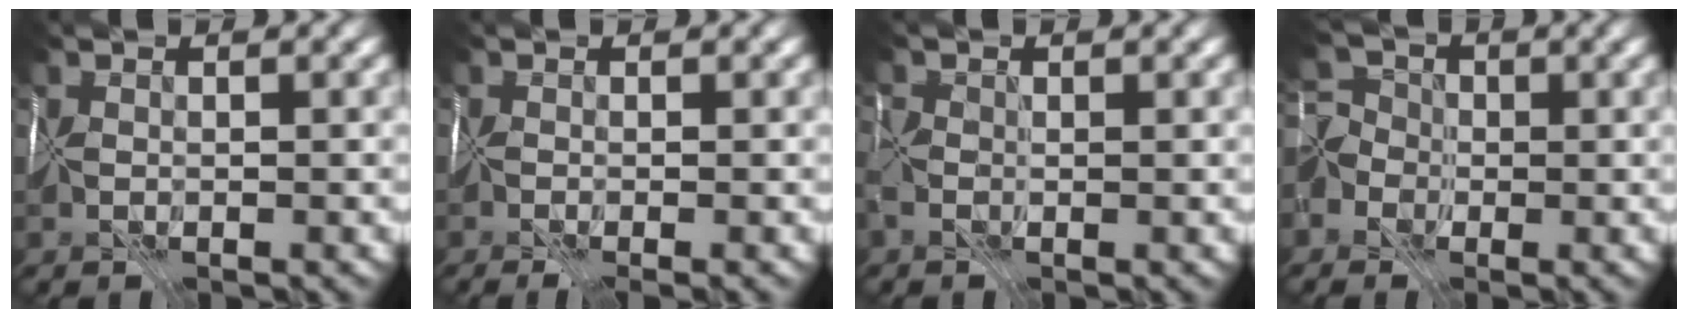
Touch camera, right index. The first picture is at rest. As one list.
[{"total": 3.6, "force": [-1.9, 1.2, 2.8], "torque": [-0.042, -0.012, -0.013]}, {"total": 0.6, "force": [-0.2, 0.5, 0.2], "torque": [-0.010, 0.001, -0.010]}, {"total": 3.9, "force": [-2.2, 3.1, 1.1], "torque": [-0.008, -0.002, -0.040]}]